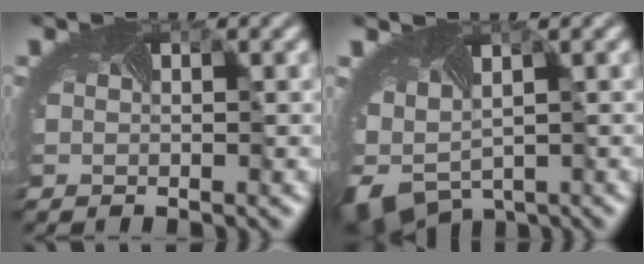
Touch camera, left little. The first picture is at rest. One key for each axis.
{"total": 5.3, "fx": -1.9, "fy": 2.9, "fz": 4.0, "tx": -0.087, "ty": -0.034, "tz": -0.026}